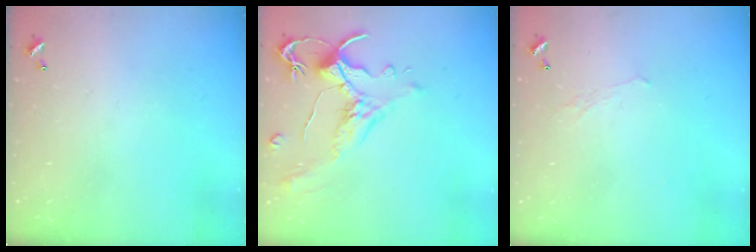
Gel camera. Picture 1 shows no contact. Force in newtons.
{"total": 1.6, "press": 1.1, "slide": 1.2}
{"total": 0.6, "press": 0.2, "slide": 0.6}